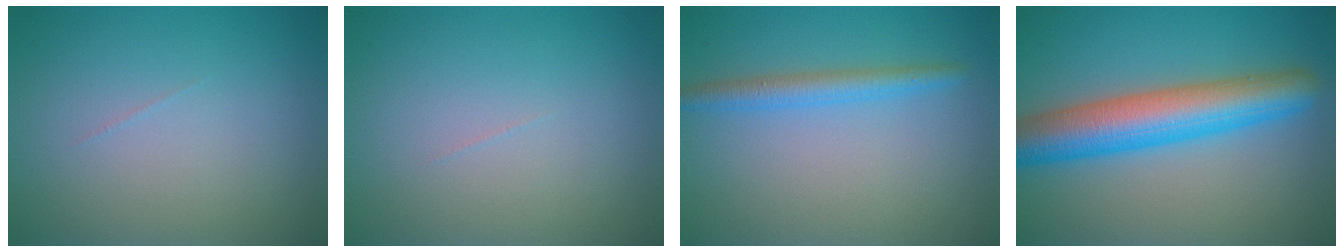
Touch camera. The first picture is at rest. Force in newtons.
{"total": 0.0}
{"total": 2.4, "press": 2.4, "slide": 0.2}
{"total": 8.0, "press": 8.0, "slide": 0.2}